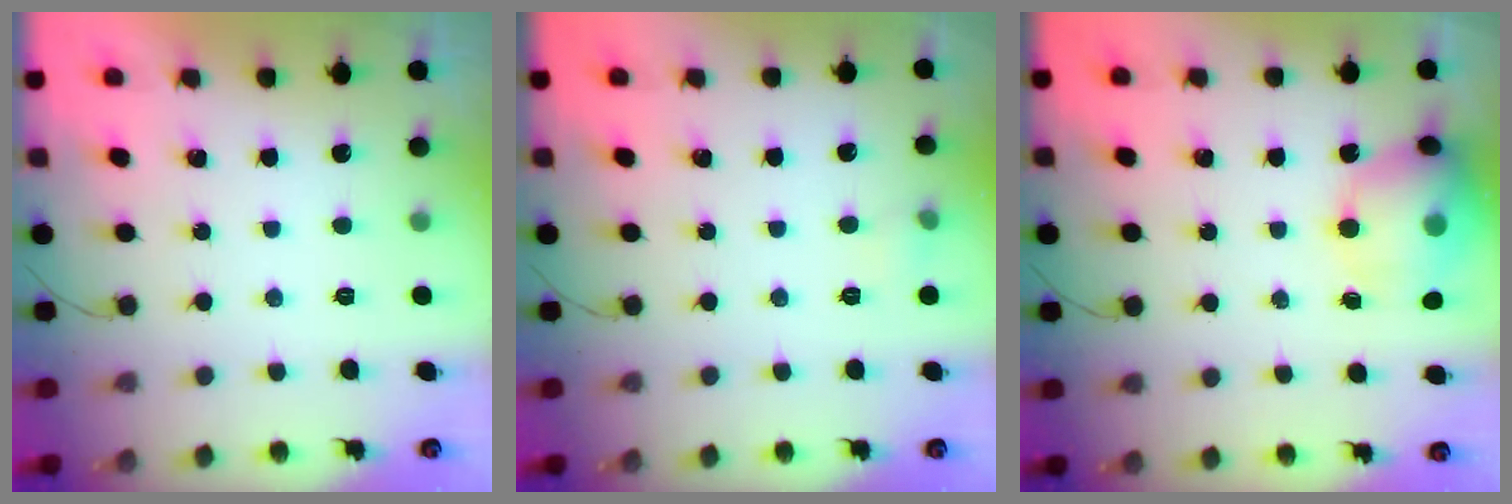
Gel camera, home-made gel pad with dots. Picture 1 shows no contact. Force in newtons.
{"total": 4.0, "press": 3.8, "slide": 1.2}
{"total": 16.4, "press": 16.1, "slide": 3.0}